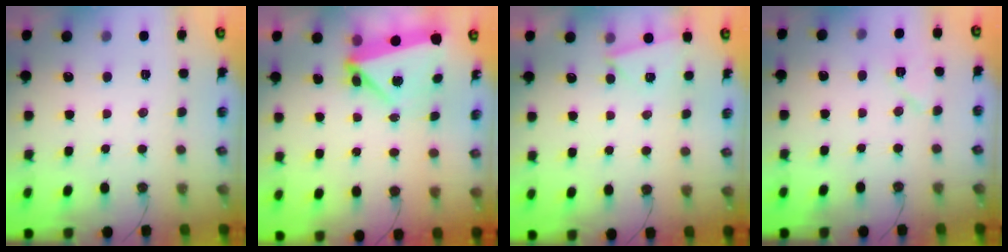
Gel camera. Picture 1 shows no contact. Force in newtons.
{"total": 5.4, "press": 5.2, "slide": 1.2}
{"total": 3.7, "press": 2.8, "slide": 2.4}
{"total": 6.8, "press": 5.5, "slide": 4.1}